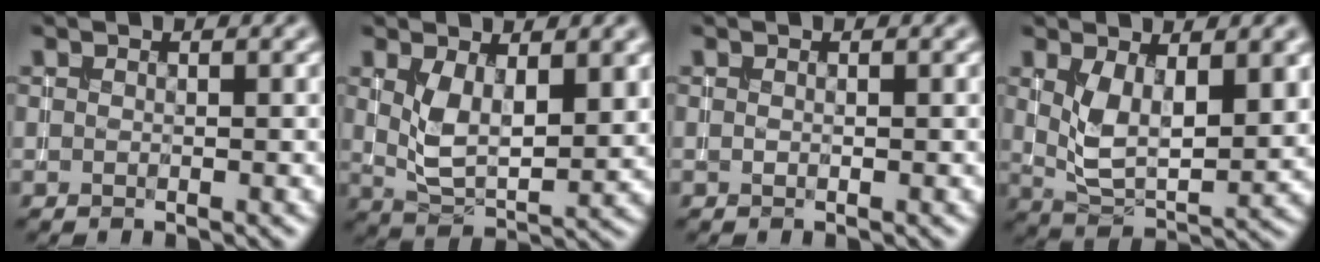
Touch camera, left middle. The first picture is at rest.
{"total": 5.5, "force": [1.5, 2.6, 4.6], "torque": [-0.095, -0.009, 0.038]}
{"total": 0.0}
{"total": 6.4, "force": [1.6, 3.0, 5.4], "torque": [-0.110, -0.012, 0.038]}